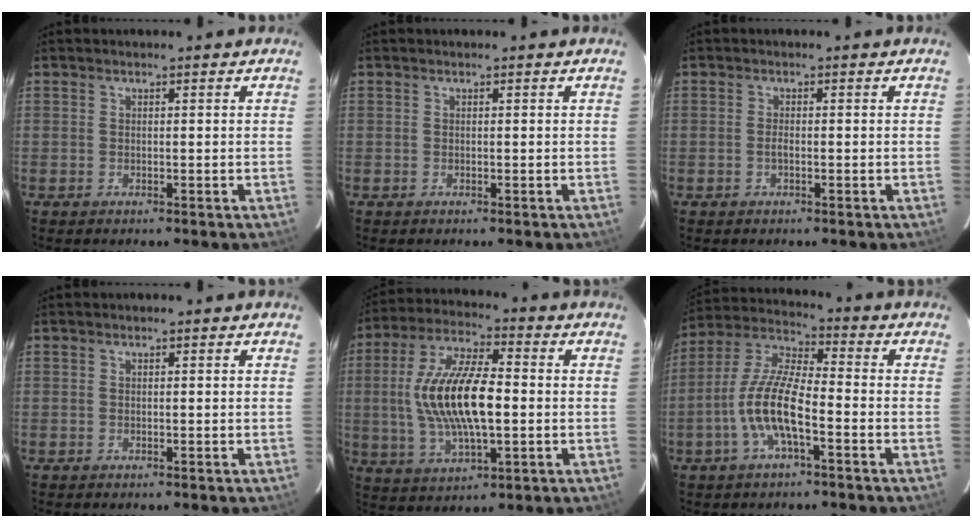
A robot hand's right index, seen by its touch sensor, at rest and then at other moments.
{"total": 0.0}
{"total": 1.0, "force": [-0.4, 0.3, 0.8], "torque": [-0.017, -0.001, -0.007]}
{"total": 0.0}
{"total": 16.4, "force": [-0.4, 6.2, 15.2], "torque": [-0.301, 0.006, -0.006]}
{"total": 11.5, "force": [-4.2, 3.1, 10.2], "torque": [-0.217, 0.002, -0.081]}